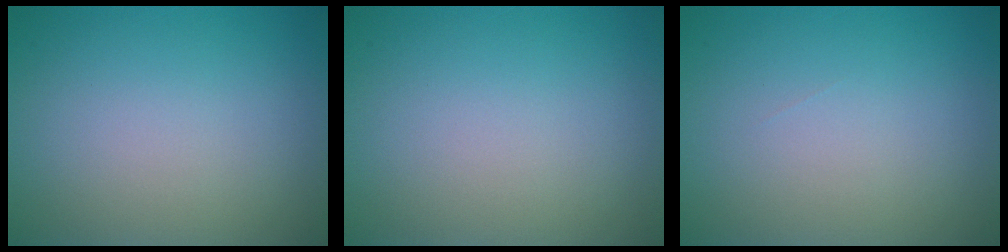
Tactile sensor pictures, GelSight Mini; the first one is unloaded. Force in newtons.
{"total": 0.0}
{"total": 0.0}